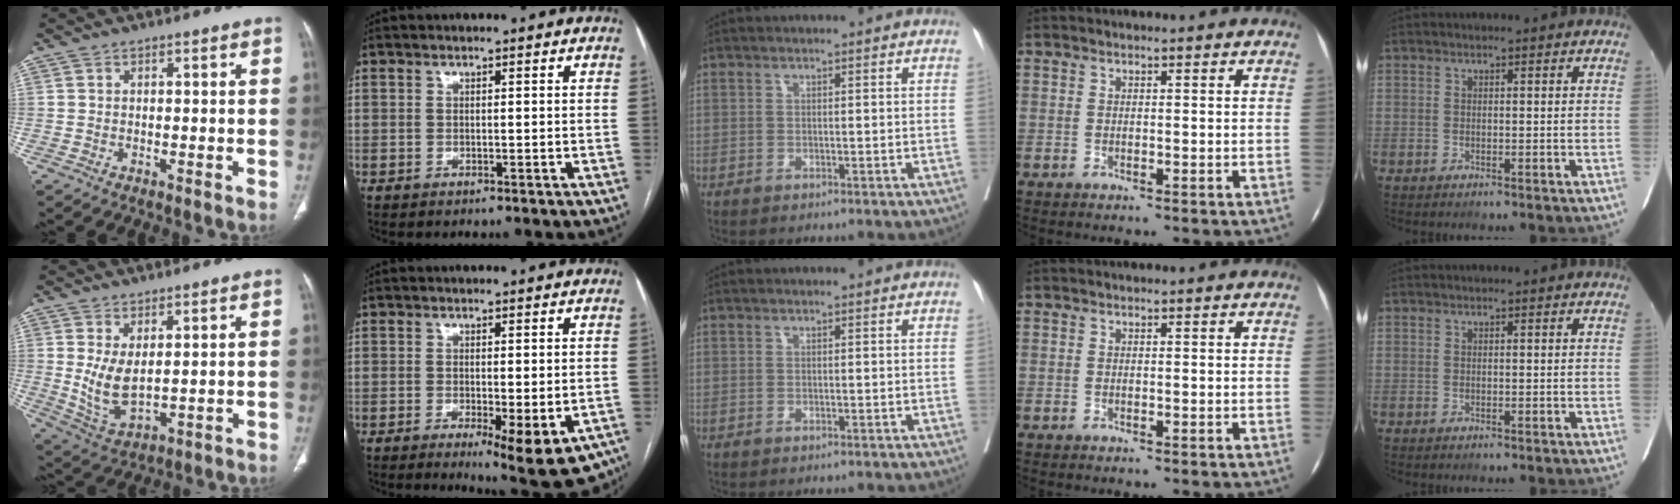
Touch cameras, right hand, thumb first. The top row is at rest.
{"thumb": {"total": 7.5, "force": [1.3, 3.9, 6.3], "torque": [-0.121, -0.018, 0.044]}, "index": {"total": 10.3, "force": [-5.3, 3.0, 8.3], "torque": [-0.086, -0.014, -0.073]}}